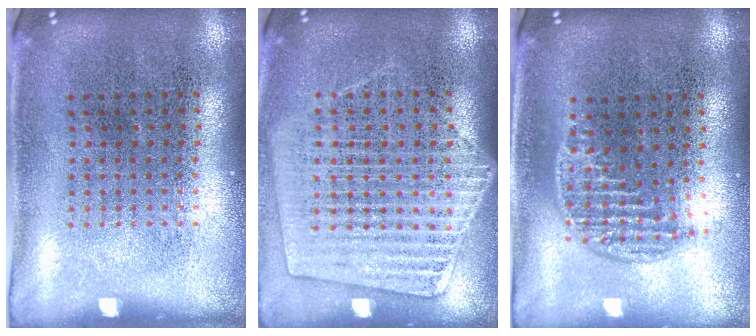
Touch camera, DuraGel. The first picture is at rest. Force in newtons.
{"total": 1.6, "press": 1.5, "slide": 0.6}
{"total": 1.3, "press": 1.1, "slide": 0.6}